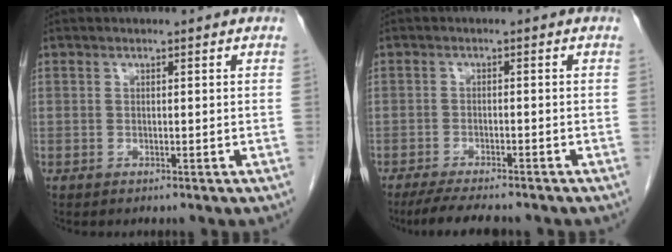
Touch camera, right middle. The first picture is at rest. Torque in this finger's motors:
{"motor_torque": [0.11, -0.05, 0.02, 0.02]}